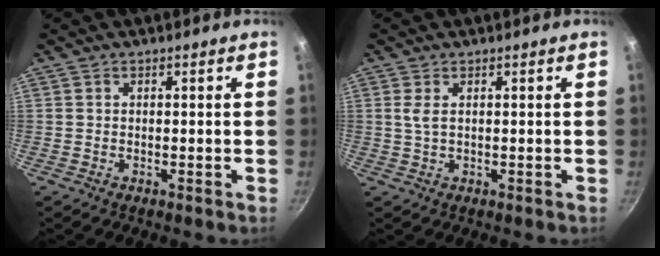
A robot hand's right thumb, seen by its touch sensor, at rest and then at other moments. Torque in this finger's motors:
{"motor_torque": [-0.34, -0.35, 0.37, -0.24, 0.00]}